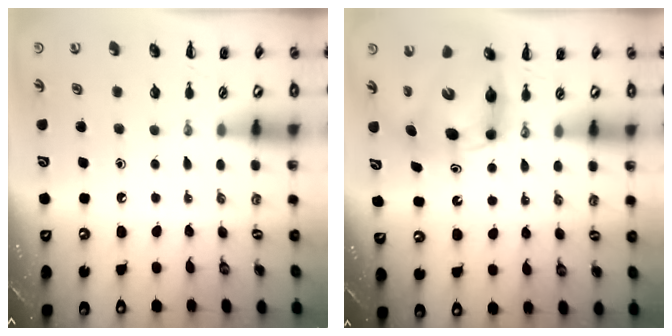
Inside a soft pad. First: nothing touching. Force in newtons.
{"total": 8.7, "press": 8.3, "slide": 2.5}